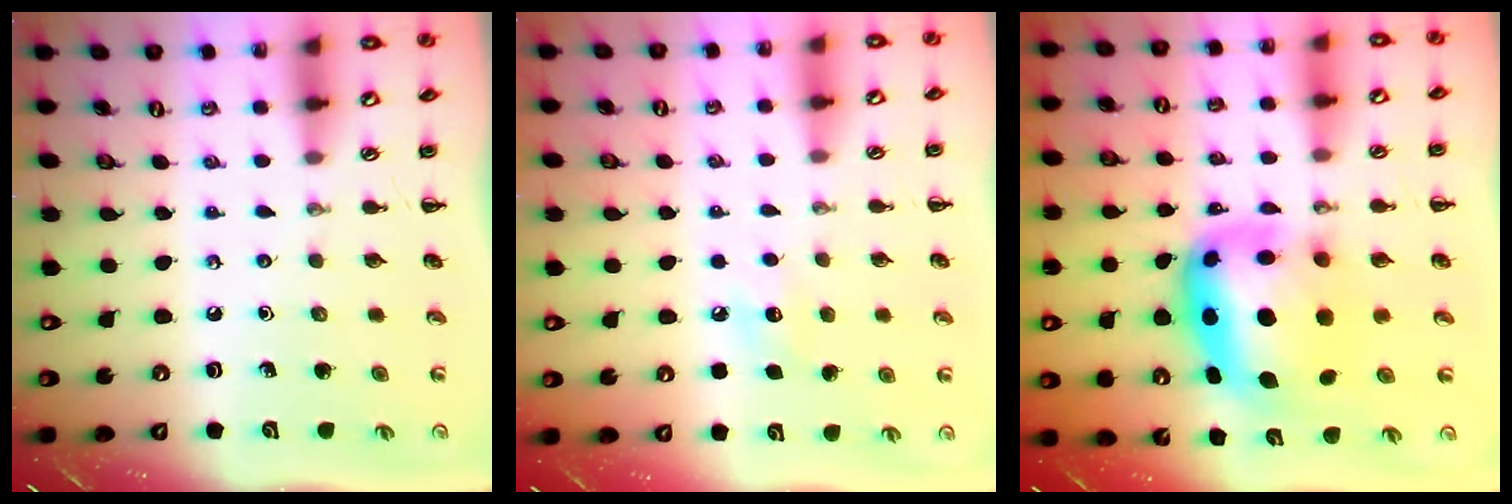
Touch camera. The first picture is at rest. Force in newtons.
{"total": 6.7, "press": 6.4, "slide": 1.8}
{"total": 11.2, "press": 10.8, "slide": 3.1}